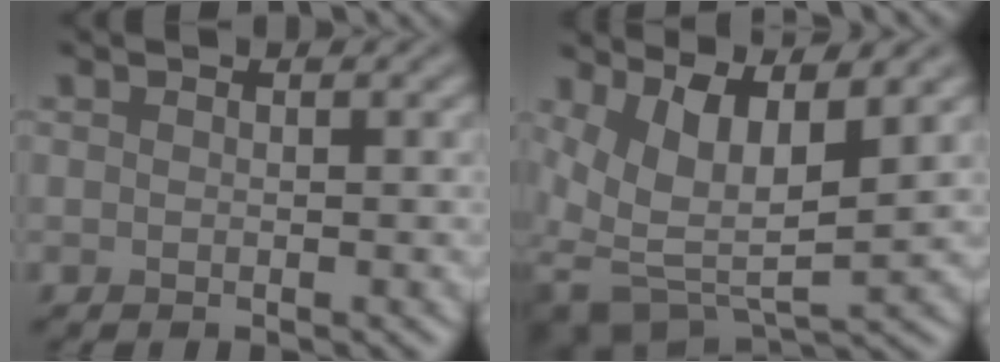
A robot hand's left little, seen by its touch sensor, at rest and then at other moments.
{"total": 7.4, "force": [2.6, 3.3, 6.0], "torque": [-0.130, -0.006, 0.053]}